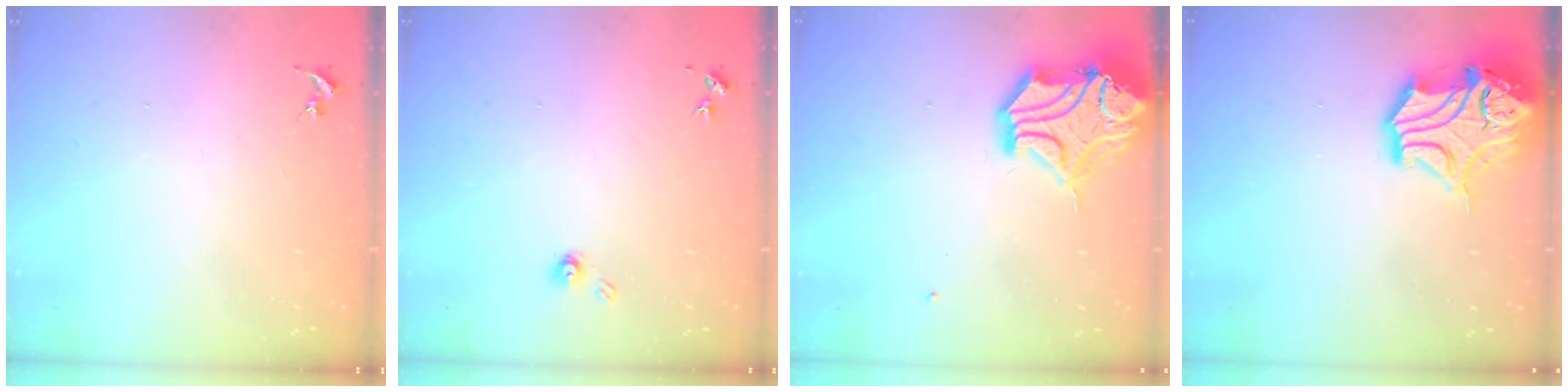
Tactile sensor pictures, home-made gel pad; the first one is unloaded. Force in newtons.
{"total": 4.0, "press": 4.0, "slide": 0.4}
{"total": 18.1, "press": 17.9, "slide": 2.5}
{"total": 17.4, "press": 17.2, "slide": 2.6}